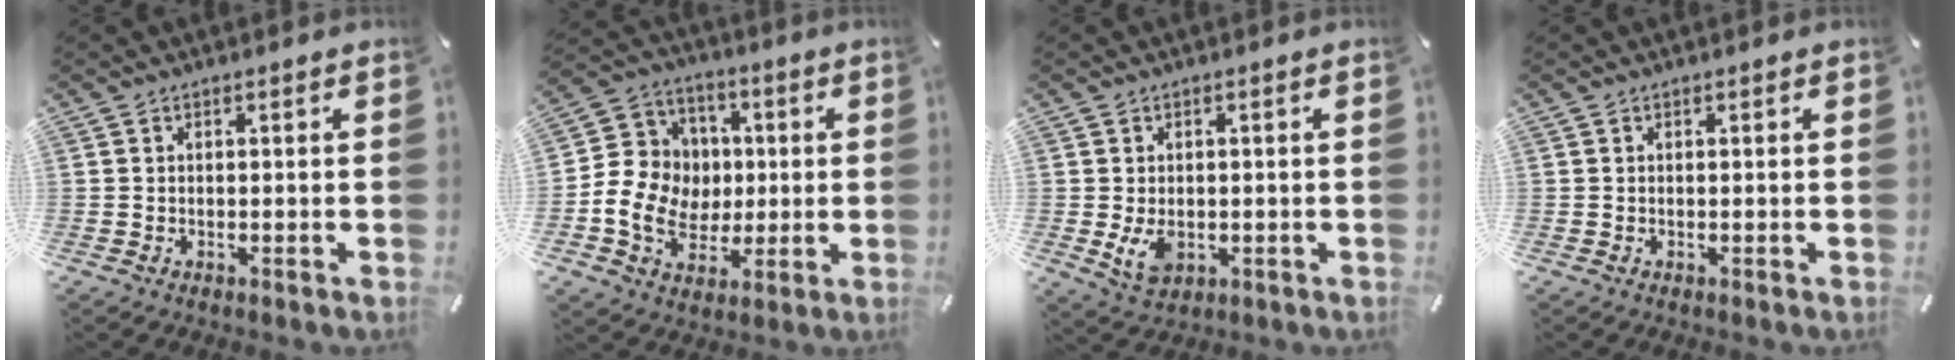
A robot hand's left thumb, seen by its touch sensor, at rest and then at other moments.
{"total": 12.4, "force": [-1.3, 11.6, 4.3], "torque": [-0.076, 0.019, -0.013]}
{"total": 4.8, "force": [-0.6, 3.6, 3.2], "torque": [-0.066, -0.004, -0.012]}
{"total": 0.0}